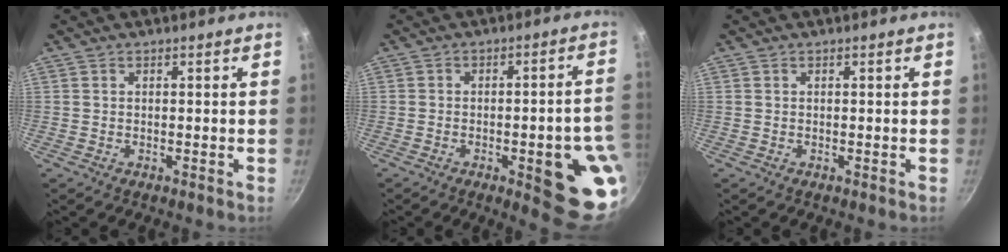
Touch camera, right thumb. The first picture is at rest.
{"total": 15.6, "force": [-4.4, 4.7, 14.2], "torque": [-0.124, 0.018, -0.053]}
{"total": 0.0}